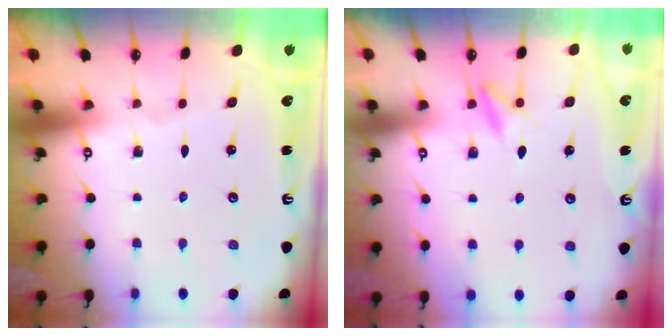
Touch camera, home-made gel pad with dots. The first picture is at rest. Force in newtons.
{"total": 8.0, "press": 7.9, "slide": 1.0}